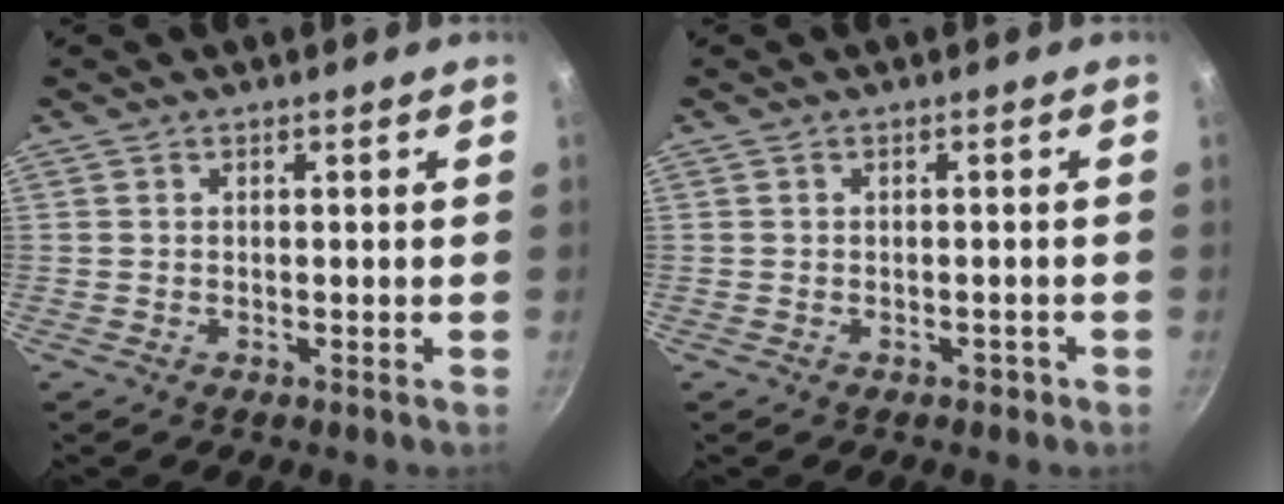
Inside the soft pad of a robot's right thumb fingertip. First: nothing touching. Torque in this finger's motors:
{"motor_torque": [-0.21, 0.08, -0.28, 0.14, 0.01]}